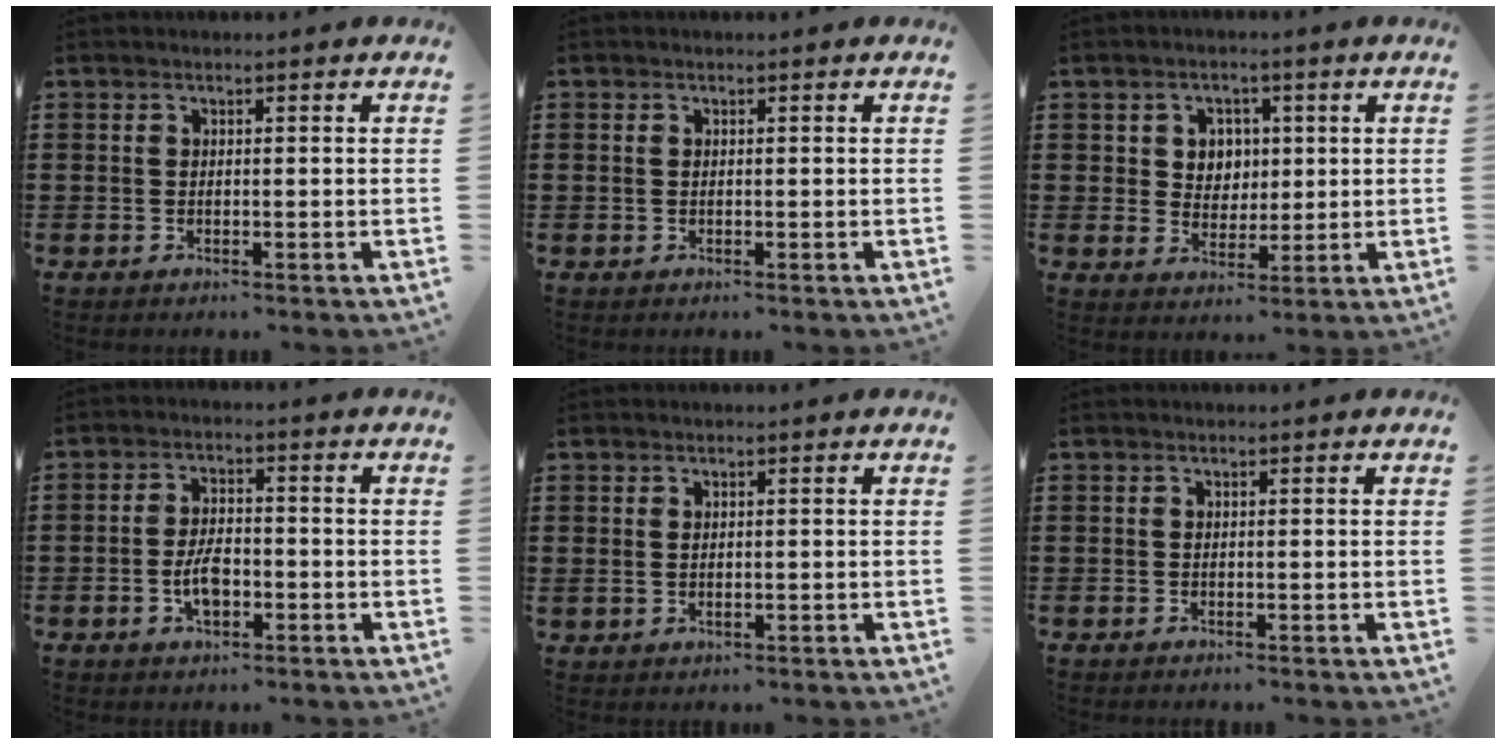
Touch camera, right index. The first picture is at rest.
{"total": 0.5, "force": [0.1, 0.3, 0.4], "torque": [-0.010, 0.001, 0.001]}
{"total": 4.2, "force": [1.2, 3.9, 1.1], "torque": [-0.033, 0.012, 0.017]}
{"total": 4.9, "force": [-1.4, 2.4, 4.0], "torque": [-0.092, 0.000, -0.031]}
{"total": 0.7, "force": [0.2, 0.3, 0.6], "torque": [-0.012, 0.003, 0.003]}
{"total": 0.0}